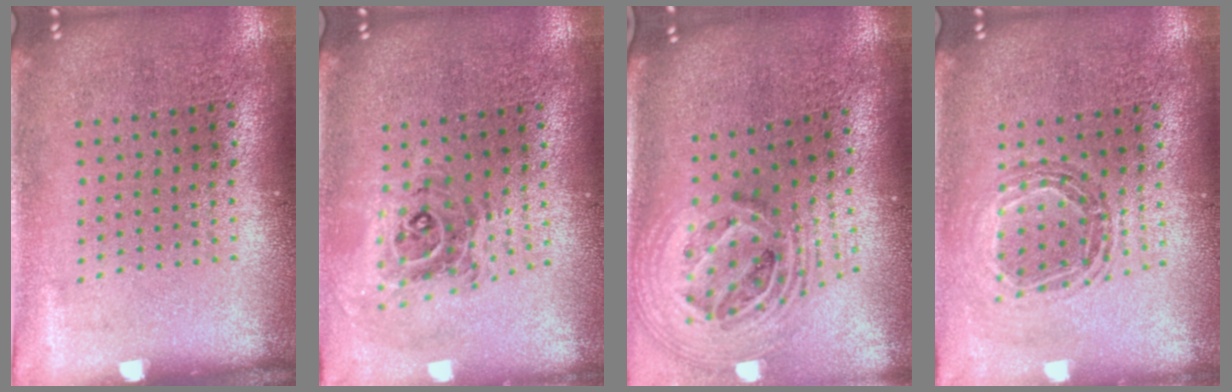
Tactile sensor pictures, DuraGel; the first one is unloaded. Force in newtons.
{"total": 0.9, "press": 0.9, "slide": 0.2}
{"total": 2.8, "press": 2.0, "slide": 1.9}
{"total": 0.9, "press": 0.9, "slide": 0.2}